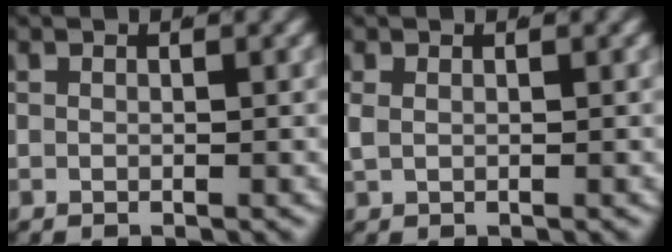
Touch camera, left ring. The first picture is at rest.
{"total": 1.0, "force": [0.2, 0.6, 0.8], "torque": [-0.026, -0.006, 0.012]}